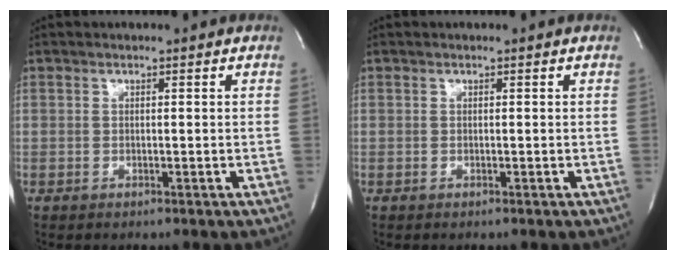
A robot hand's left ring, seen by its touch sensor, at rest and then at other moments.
{"total": 0.0}